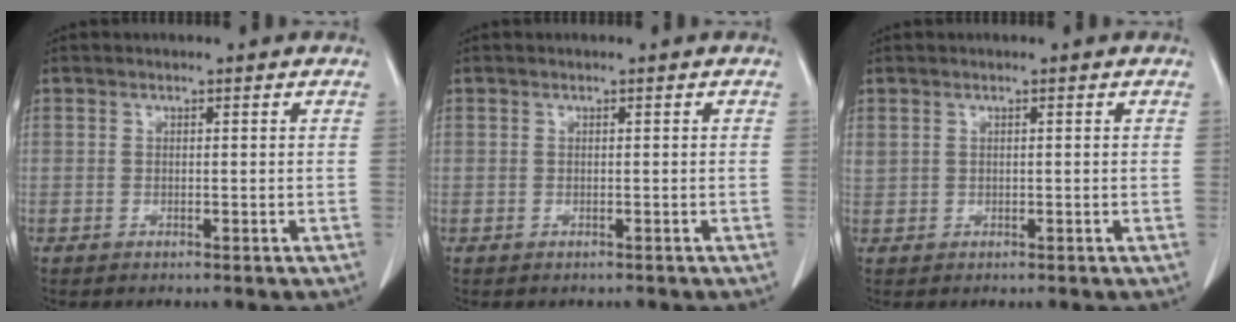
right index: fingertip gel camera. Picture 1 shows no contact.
{"total": 0.6, "force": [-0.3, 0.5, 0.0], "torque": [-0.002, 0.005, -0.005]}
{"total": 1.0, "force": [0.5, 0.6, 0.6], "torque": [-0.022, 0.013, 0.020]}